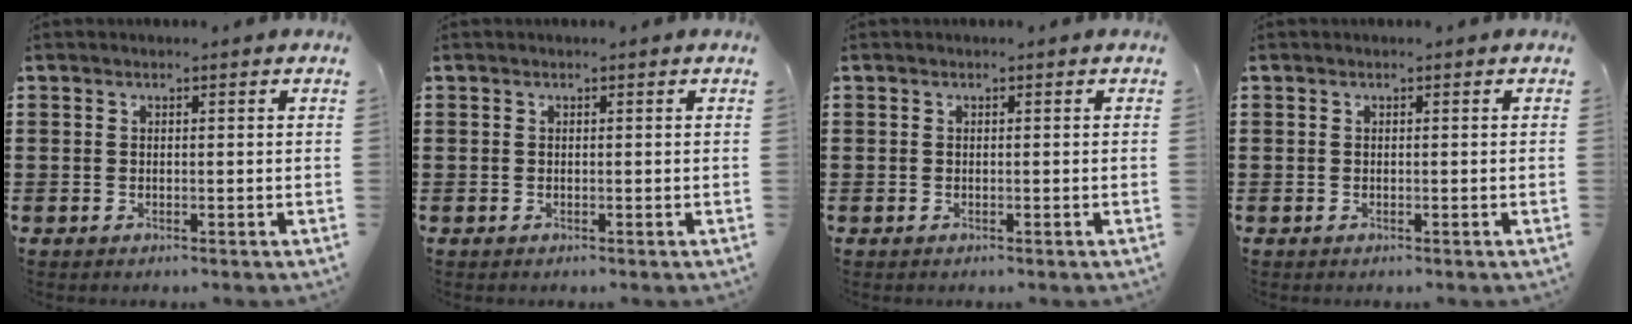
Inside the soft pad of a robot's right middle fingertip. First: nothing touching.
{"total": 0.0}
{"total": 0.0}
{"total": 0.0}